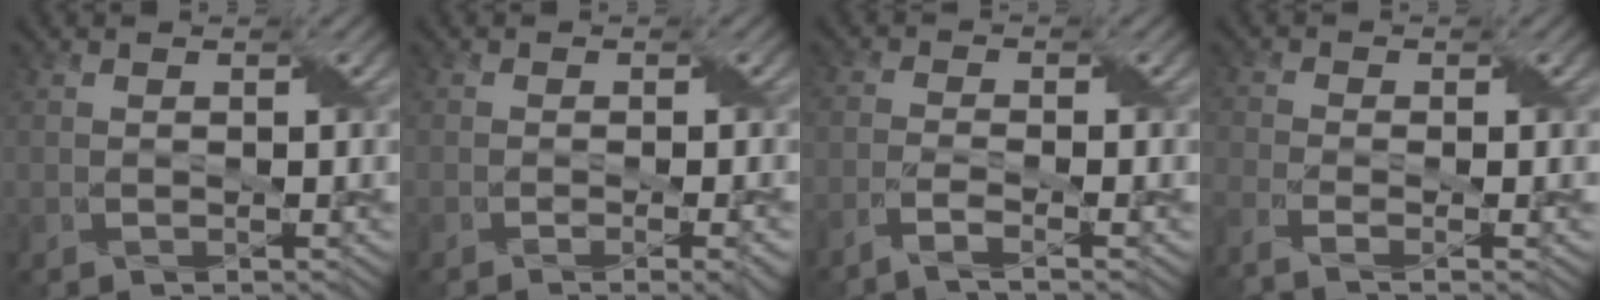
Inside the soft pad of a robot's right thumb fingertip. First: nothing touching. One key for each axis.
{"total": 3.8, "fx": -1.7, "fy": 1.0, "fz": 3.2, "tx": -0.036, "ty": 0.004, "tz": -0.021}
{"total": 3.1, "fx": -2.3, "fy": 0.4, "fz": 2.1, "tx": -0.036, "ty": 0.004, "tz": -0.059}
{"total": 4.2, "fx": -2.8, "fy": 1.2, "fz": 2.9, "tx": -0.049, "ty": -0.008, "tz": -0.061}